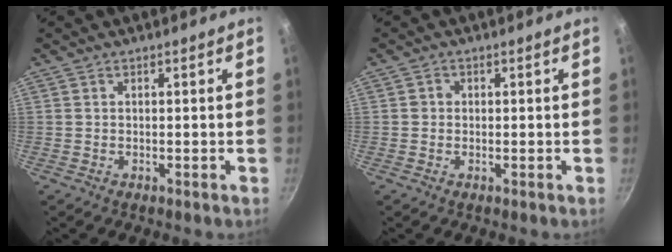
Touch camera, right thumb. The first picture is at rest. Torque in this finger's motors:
{"motor_torque": [-0.21, 0.45, 0.27, 0.21, 0.04]}